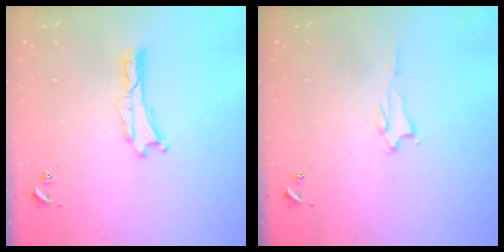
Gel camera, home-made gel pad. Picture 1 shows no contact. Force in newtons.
{"total": 2.2, "press": 2.2, "slide": 0.4}